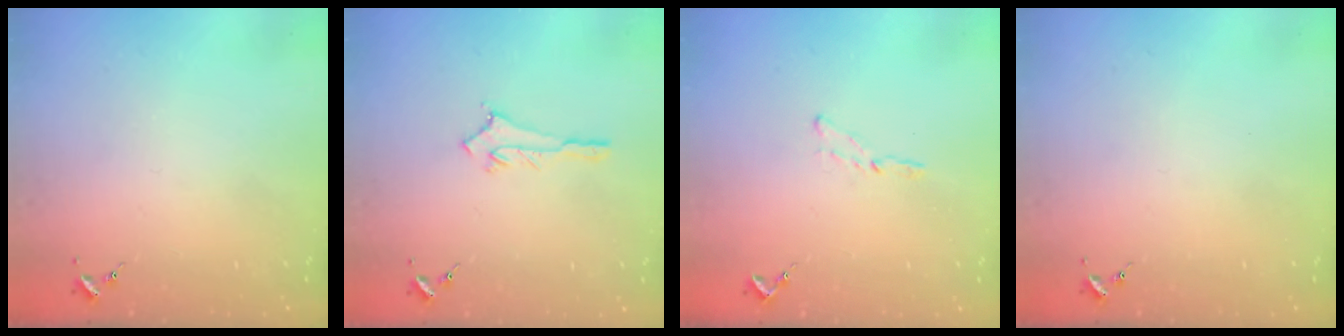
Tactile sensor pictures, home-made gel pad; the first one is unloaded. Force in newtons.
{"total": 2.9, "press": 2.8, "slide": 0.4}
{"total": 3.5, "press": 3.5, "slide": 0.4}
{"total": 0.0}